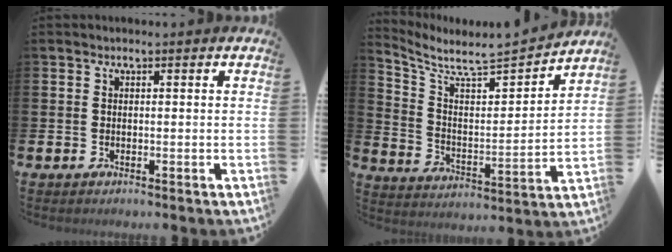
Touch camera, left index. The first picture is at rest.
{"total": 6.5, "force": [6.1, 0.8, 1.9], "torque": [-0.075, -0.058, 0.099]}